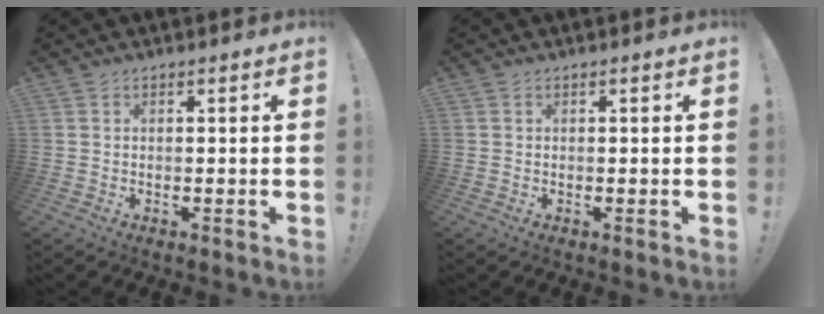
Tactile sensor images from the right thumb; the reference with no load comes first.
{"total": 0.0}